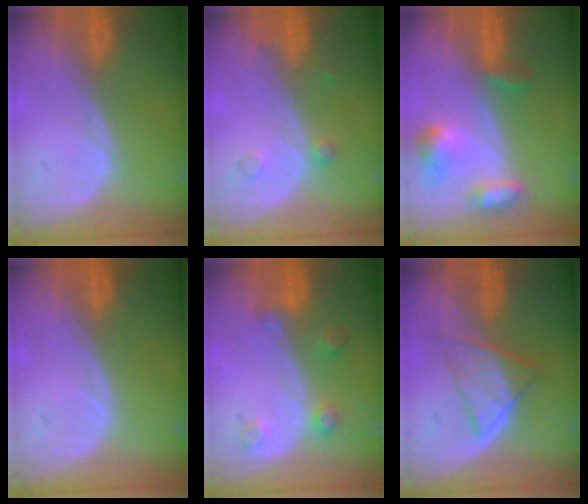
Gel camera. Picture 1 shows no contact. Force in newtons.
{"total": 1.7, "press": 1.7, "slide": 0.3}
{"total": 5.9, "press": 5.7, "slide": 1.7}
{"total": 0.0}
{"total": 3.6, "press": 3.3, "slide": 1.5}
{"total": 5.8, "press": 5.5, "slide": 1.7}